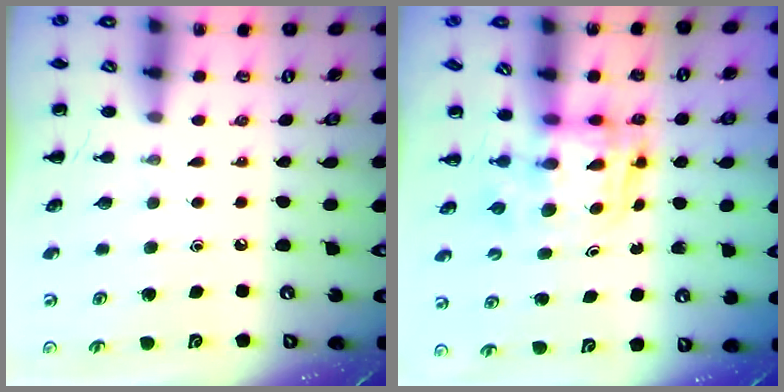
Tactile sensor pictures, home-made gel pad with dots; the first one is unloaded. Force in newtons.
{"total": 2.6, "press": 2.6, "slide": 0.2}